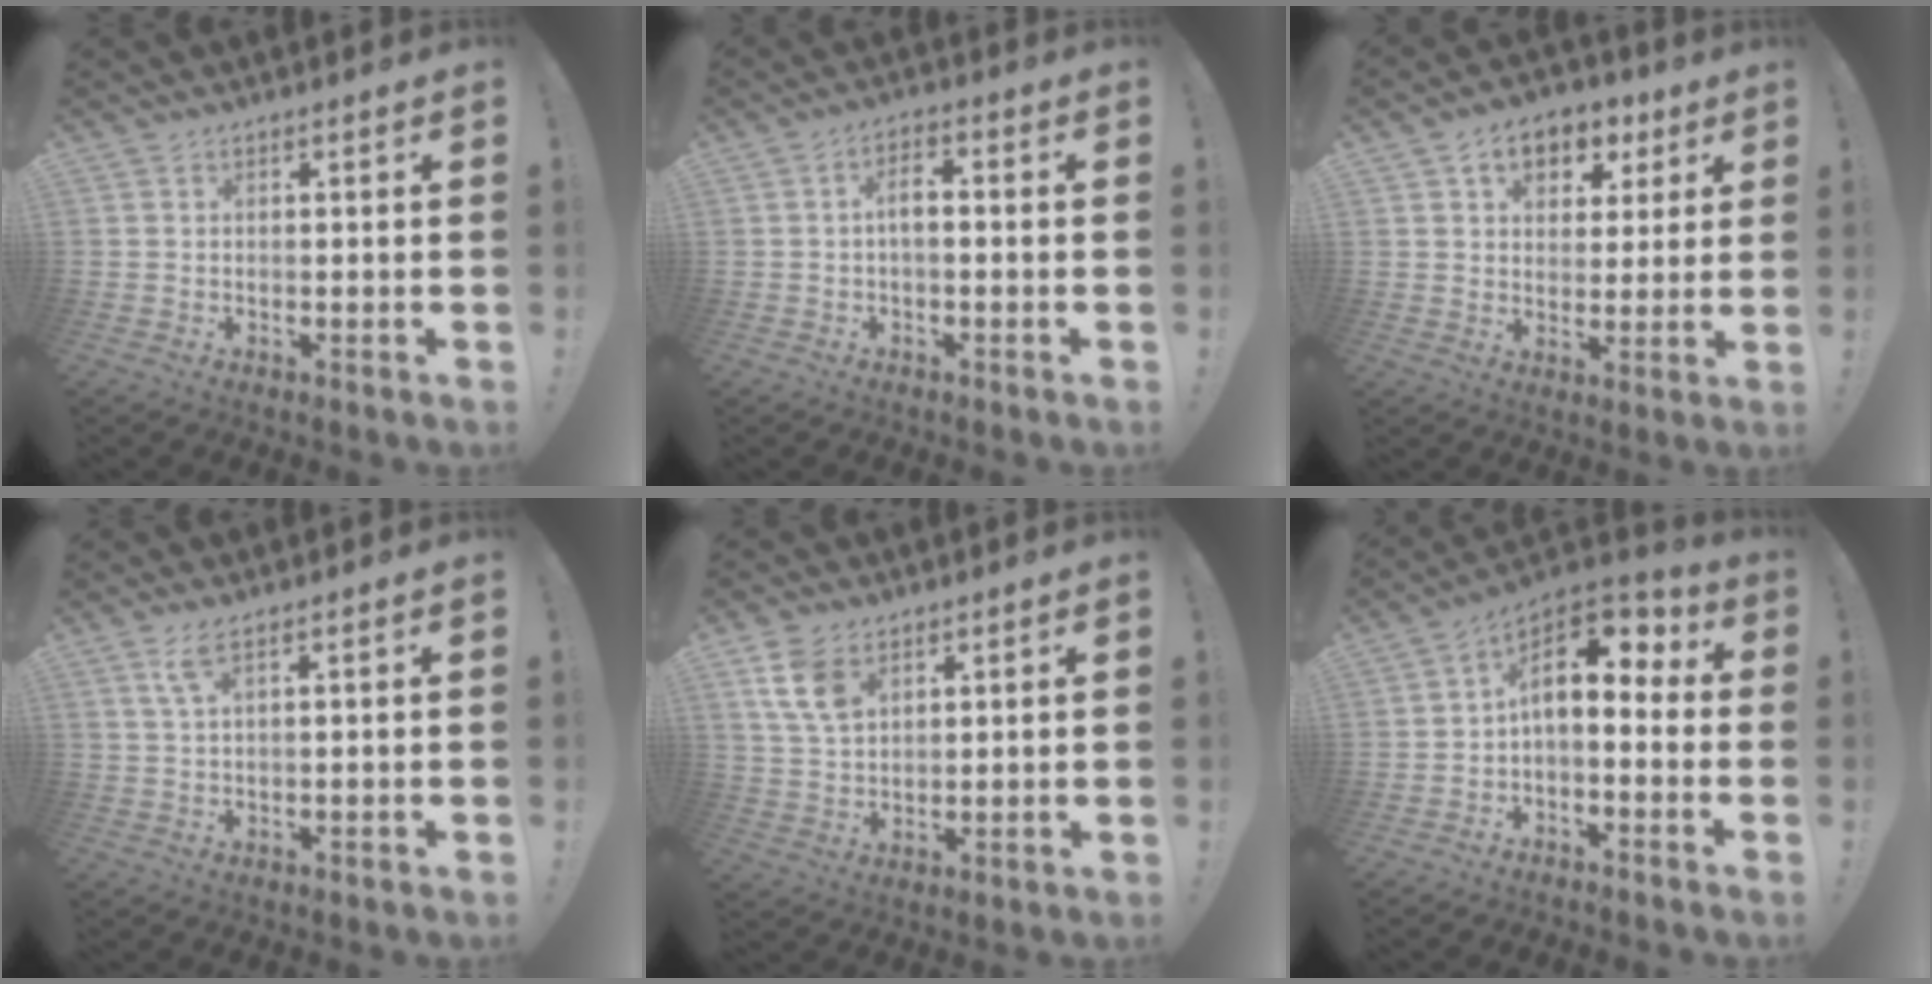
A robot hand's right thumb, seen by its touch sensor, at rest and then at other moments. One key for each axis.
{"total": 4.3, "fx": -0.4, "fy": 1.7, "fz": 3.9, "tx": -0.075, "ty": 0.007, "tz": -0.008}
{"total": 9.6, "fx": 4.7, "fy": 7.0, "fz": 4.7, "tx": -0.063, "ty": -0.022, "tz": 0.089}
{"total": 4.1, "fx": 2.2, "fy": 1.0, "fz": 3.3, "tx": -0.064, "ty": -0.001, "tz": 0.038}
{"total": 8.7, "fx": 4.7, "fy": 5.2, "fz": 5.2, "tx": -0.094, "ty": -0.016, "tz": 0.089}
{"total": 10.1, "fx": 2.7, "fy": 5.4, "fz": 8.0, "tx": -0.120, "ty": -0.015, "tz": 0.047}